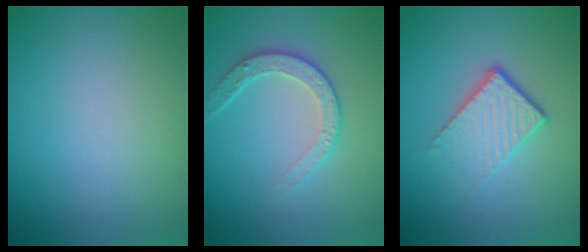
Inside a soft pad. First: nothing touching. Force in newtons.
{"total": 2.6, "press": 2.0, "slide": 1.7}
{"total": 4.1, "press": 2.6, "slide": 3.1}